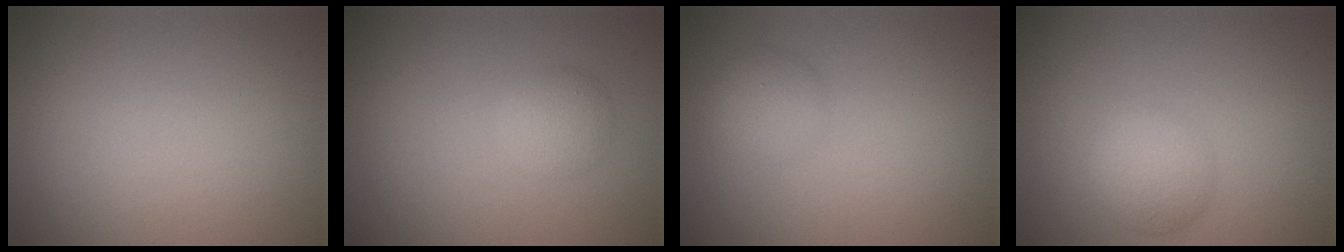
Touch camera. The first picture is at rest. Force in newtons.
{"total": 1.9, "press": 1.9, "slide": 0.1}
{"total": 2.1, "press": 2.1, "slide": 0.1}
{"total": 2.9, "press": 2.9, "slide": 0.1}